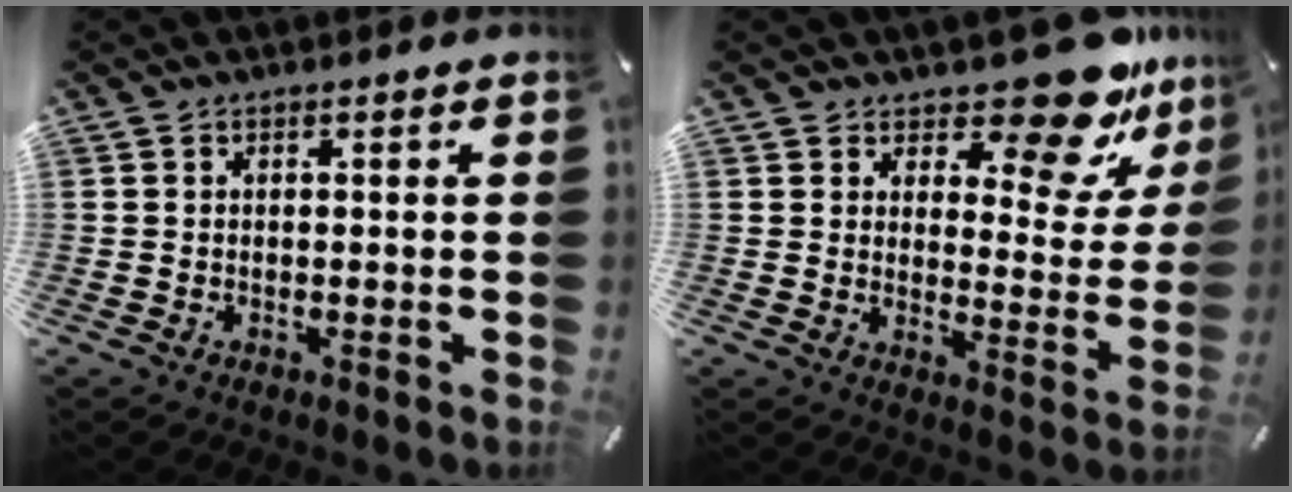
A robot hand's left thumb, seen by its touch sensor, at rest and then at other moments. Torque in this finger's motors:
{"motor_torque": [1.07, -0.23, 0.32, -0.15, 0.04]}